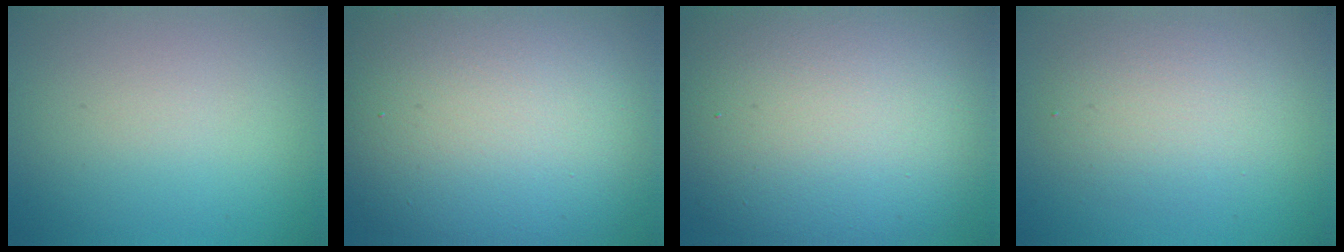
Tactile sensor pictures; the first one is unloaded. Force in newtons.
{"total": 16.5, "press": 16.5, "slide": 0.9}
{"total": 15.5, "press": 15.4, "slide": 1.2}
{"total": 3.6, "press": 3.6, "slide": 0.3}